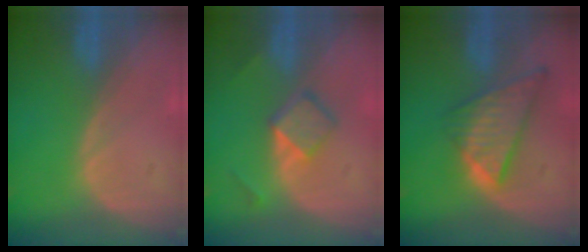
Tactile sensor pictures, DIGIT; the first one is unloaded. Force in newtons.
{"total": 4.3, "press": 4.3, "slide": 0.6}
{"total": 8.6, "press": 7.3, "slide": 4.5}